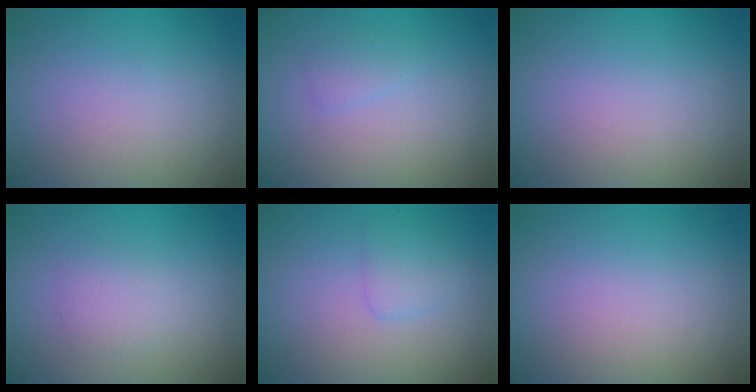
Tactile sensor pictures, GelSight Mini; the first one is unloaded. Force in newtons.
{"total": 0.9, "press": 0.9, "slide": 0.1}
{"total": 0.0}
{"total": 1.5, "press": 1.5, "slide": 0.1}
{"total": 1.5, "press": 1.5, "slide": 0.1}
{"total": 0.0}